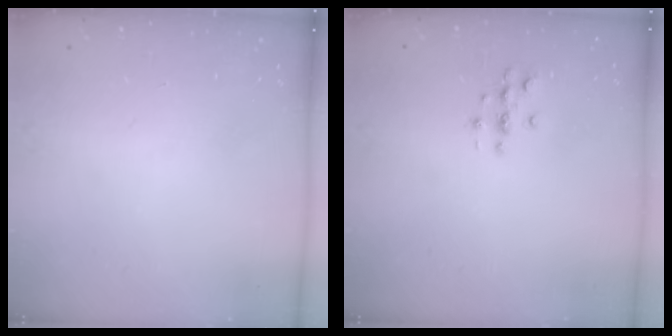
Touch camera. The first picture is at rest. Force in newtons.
{"total": 3.0, "press": 3.0, "slide": 0.3}